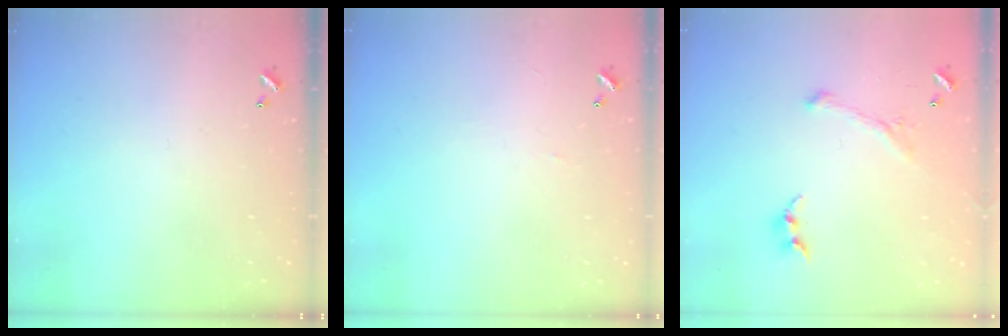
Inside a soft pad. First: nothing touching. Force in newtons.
{"total": 0.5, "press": 0.3, "slide": 0.4}
{"total": 2.8, "press": 2.6, "slide": 0.9}